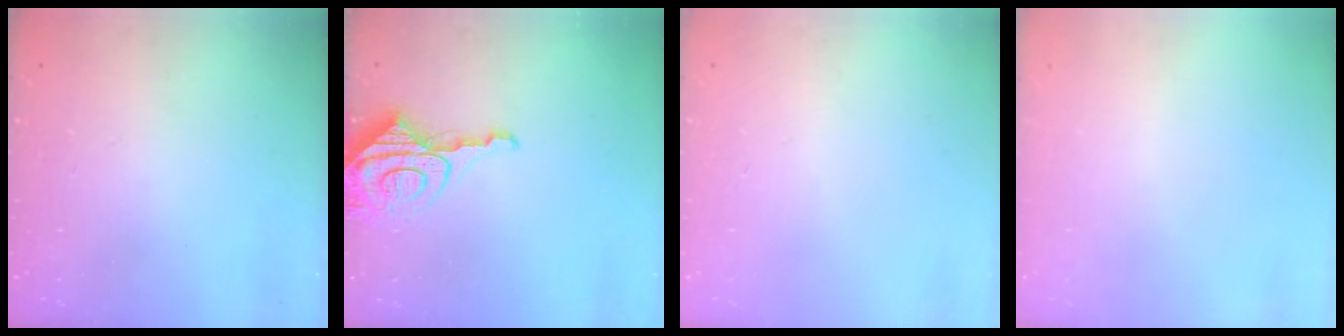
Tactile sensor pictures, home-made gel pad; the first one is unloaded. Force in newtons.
{"total": 9.9, "press": 9.8, "slide": 0.9}
{"total": 0.0}
{"total": 0.0}